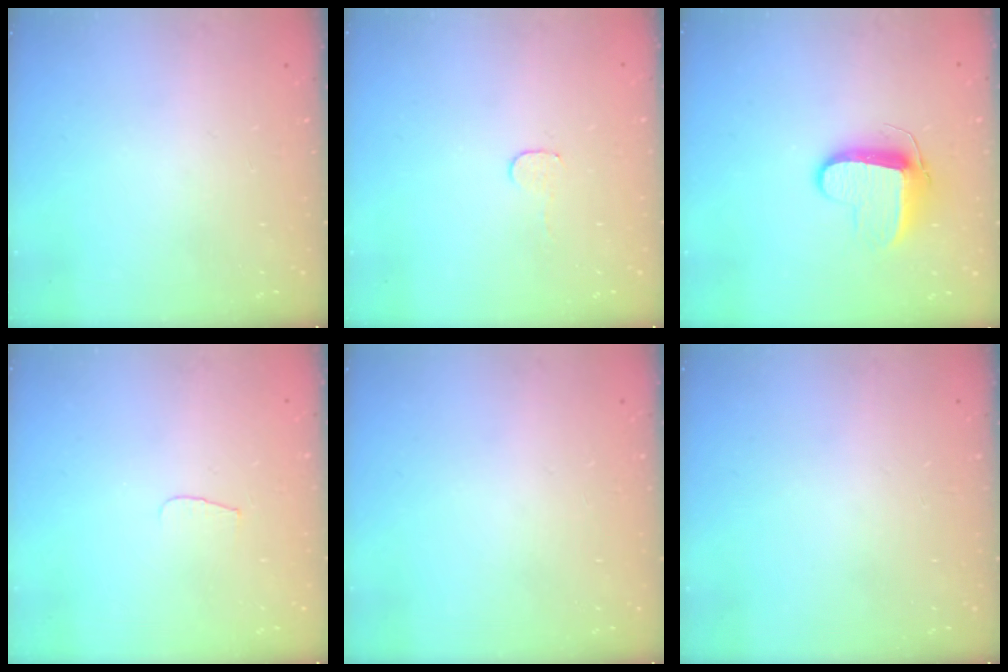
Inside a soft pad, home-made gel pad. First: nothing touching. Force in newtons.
{"total": 3.2, "press": 3.1, "slide": 0.3}
{"total": 9.5, "press": 9.5, "slide": 0.2}
{"total": 3.6, "press": 3.6, "slide": 0.4}
{"total": 0.0}
{"total": 0.0}